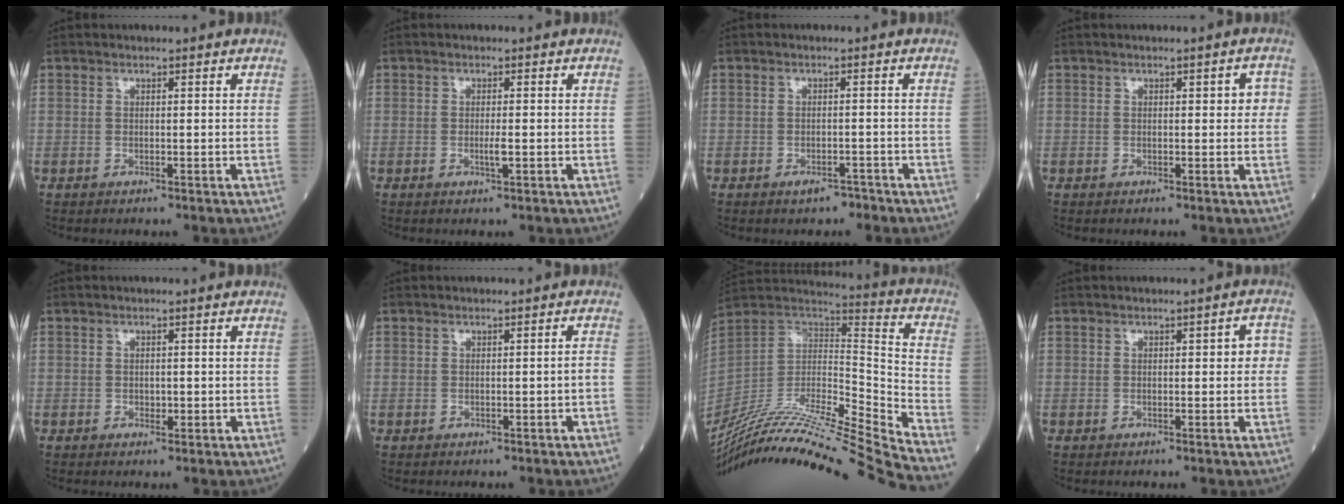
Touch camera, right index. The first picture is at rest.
{"total": 1.3, "force": [-0.4, 0.0, 1.3], "torque": [-0.024, -0.002, -0.008]}
{"total": 1.8, "force": [-1.4, 0.7, 0.8], "torque": [-0.011, 0.001, -0.018]}
{"total": 2.4, "force": [0.4, 1.1, 2.1], "torque": [-0.017, 0.012, 0.004]}
{"total": 0.7, "force": [-0.2, 0.5, 0.4], "torque": [-0.005, 0.001, -0.004]}
{"total": 1.0, "force": [-0.5, -0.1, 0.8], "torque": [-0.011, -0.001, -0.005]}
{"total": 30.5, "force": [-27.2, -2.1, 13.6], "torque": [-0.221, -0.044, -0.446]}
{"total": 2.5, "force": [0.2, 1.0, 2.3], "torque": [-0.020, 0.013, 0.001]}